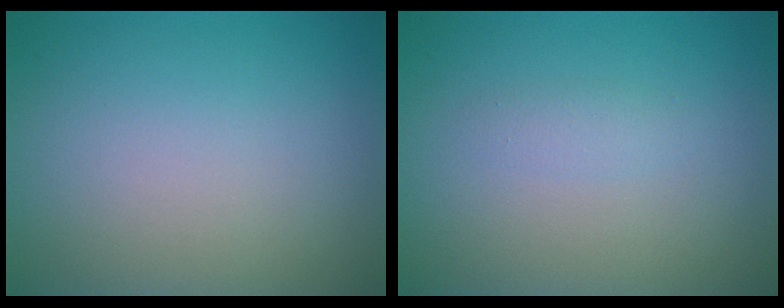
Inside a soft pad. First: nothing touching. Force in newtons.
{"total": 0.9, "press": 0.9, "slide": 0.0}